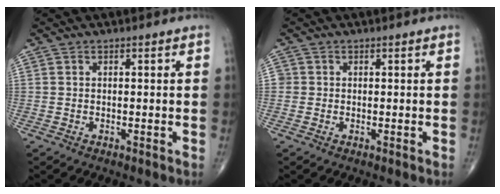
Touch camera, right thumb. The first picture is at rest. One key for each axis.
{"total": 1.1, "fx": -0.1, "fy": 1.1, "fz": 0.1, "tx": 0.007, "ty": 0.004, "tz": -0.003}